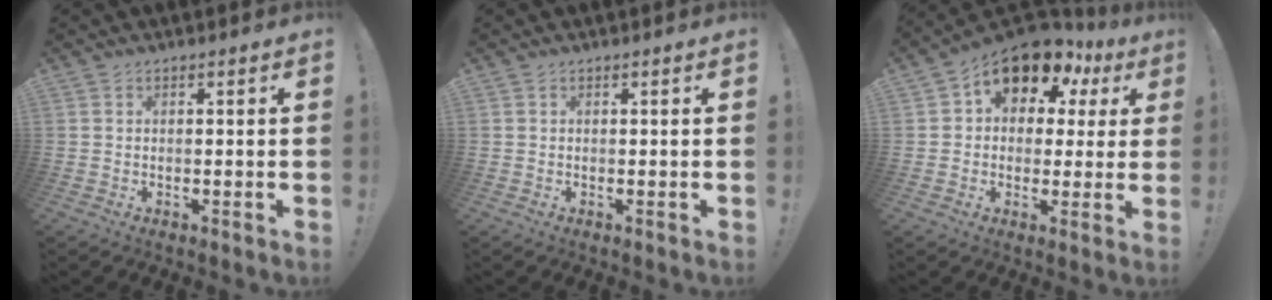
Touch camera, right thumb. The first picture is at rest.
{"total": 0.0}
{"total": 12.0, "force": [8.2, 6.6, 5.9], "torque": [-0.087, -0.063, 0.146]}